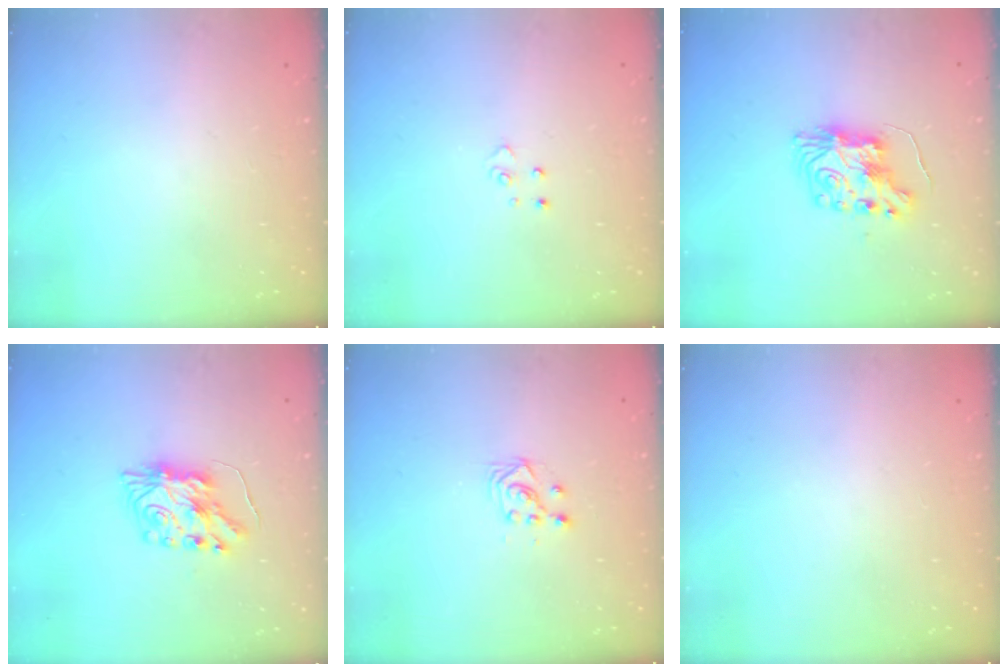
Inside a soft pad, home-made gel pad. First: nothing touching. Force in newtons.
{"total": 3.3, "press": 3.3, "slide": 0.4}
{"total": 9.3, "press": 9.3, "slide": 0.4}
{"total": 8.4, "press": 8.4, "slide": 0.4}
{"total": 3.2, "press": 3.1, "slide": 0.9}
{"total": 0.0}